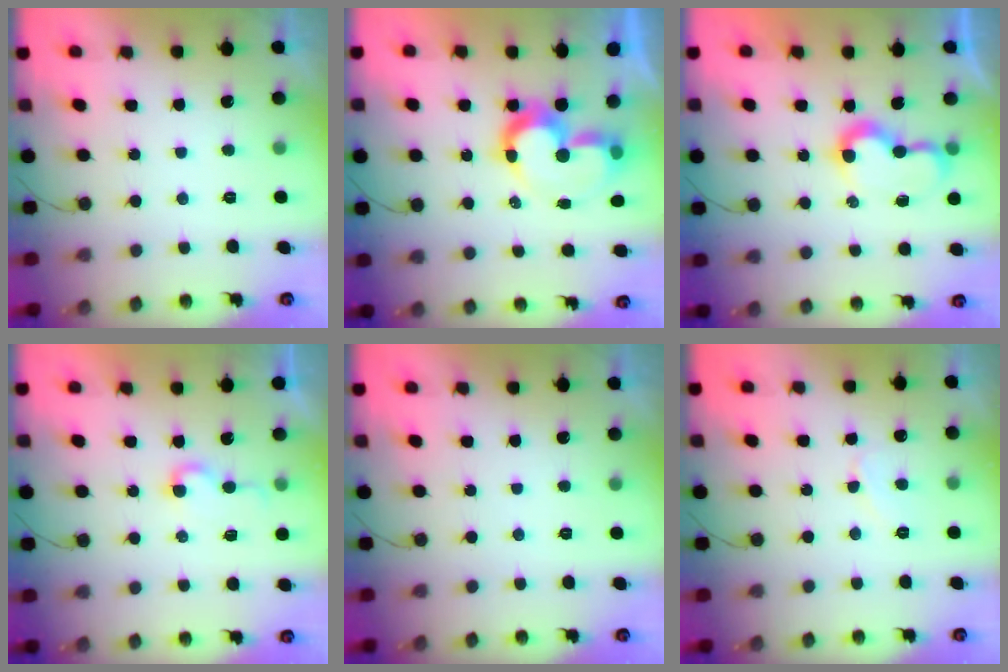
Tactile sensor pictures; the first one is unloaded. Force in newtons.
{"total": 10.0, "press": 9.5, "slide": 3.3}
{"total": 7.4, "press": 7.3, "slide": 0.7}
{"total": 4.0, "press": 4.0, "slide": 0.5}
{"total": 0.0}
{"total": 3.8, "press": 3.8, "slide": 0.6}